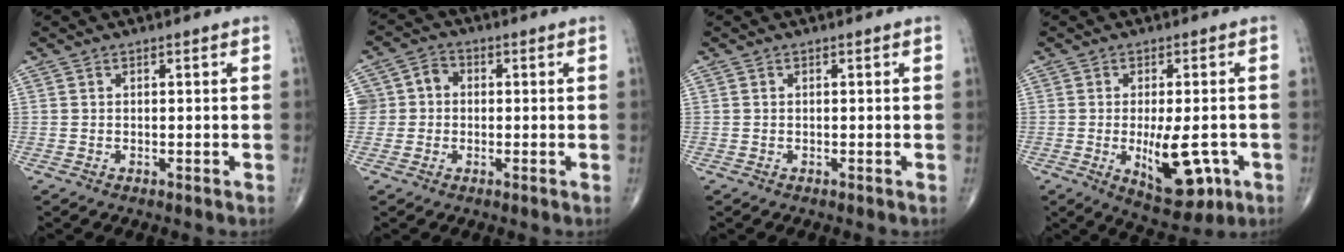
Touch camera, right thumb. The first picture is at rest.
{"total": 5.2, "force": [0.1, 4.9, 1.8], "torque": [-0.012, 0.019, -0.007]}
{"total": 0.0}
{"total": 11.3, "force": [-2.8, 4.8, 9.8], "torque": [-0.126, -0.011, -0.029]}